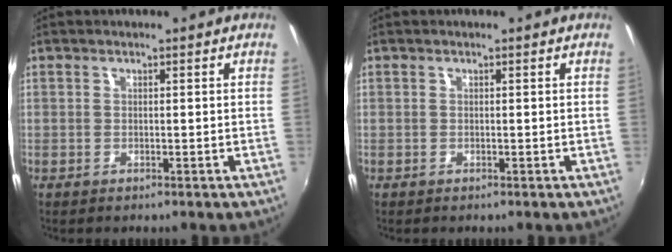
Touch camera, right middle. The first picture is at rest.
{"total": 0.0}